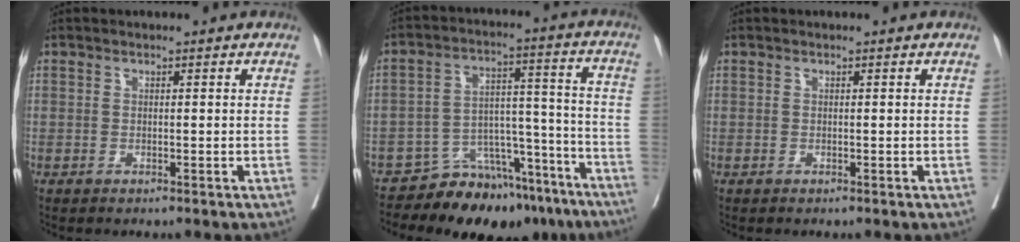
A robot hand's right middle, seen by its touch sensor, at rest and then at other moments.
{"total": 14.8, "force": [-12.5, 6.0, 5.1], "torque": [-0.046, 0.059, -0.187]}
{"total": 0.0}